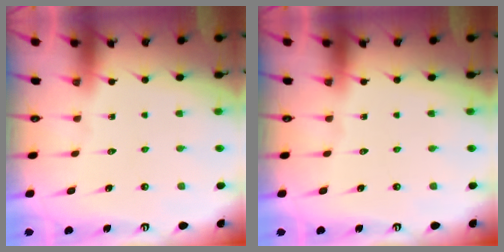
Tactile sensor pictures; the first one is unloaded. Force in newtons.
{"total": 0.0}